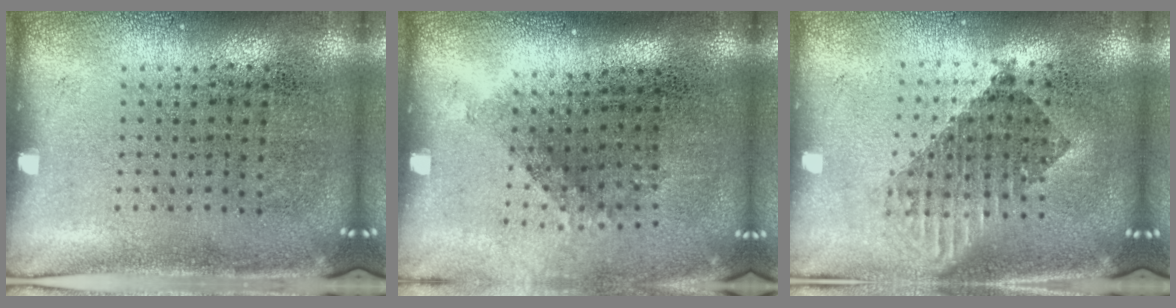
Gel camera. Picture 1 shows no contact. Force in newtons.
{"total": 1.3, "press": 0.9, "slide": 0.9}
{"total": 1.6, "press": 1.4, "slide": 0.9}